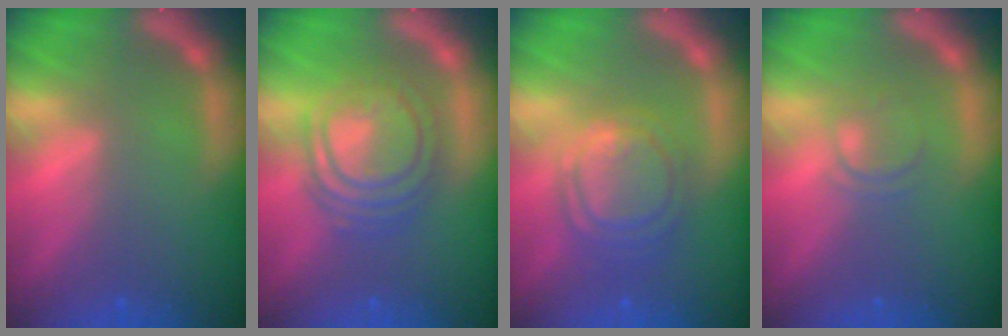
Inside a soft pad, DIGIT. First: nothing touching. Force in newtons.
{"total": 8.1}
{"total": 6.5}
{"total": 2.0}